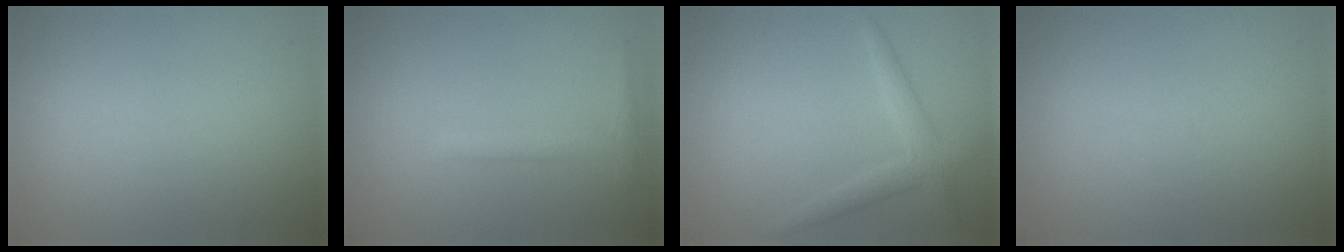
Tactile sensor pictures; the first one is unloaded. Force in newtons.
{"total": 1.4, "press": 1.4, "slide": 0.1}
{"total": 2.1, "press": 2.1, "slide": 0.0}
{"total": 0.0}